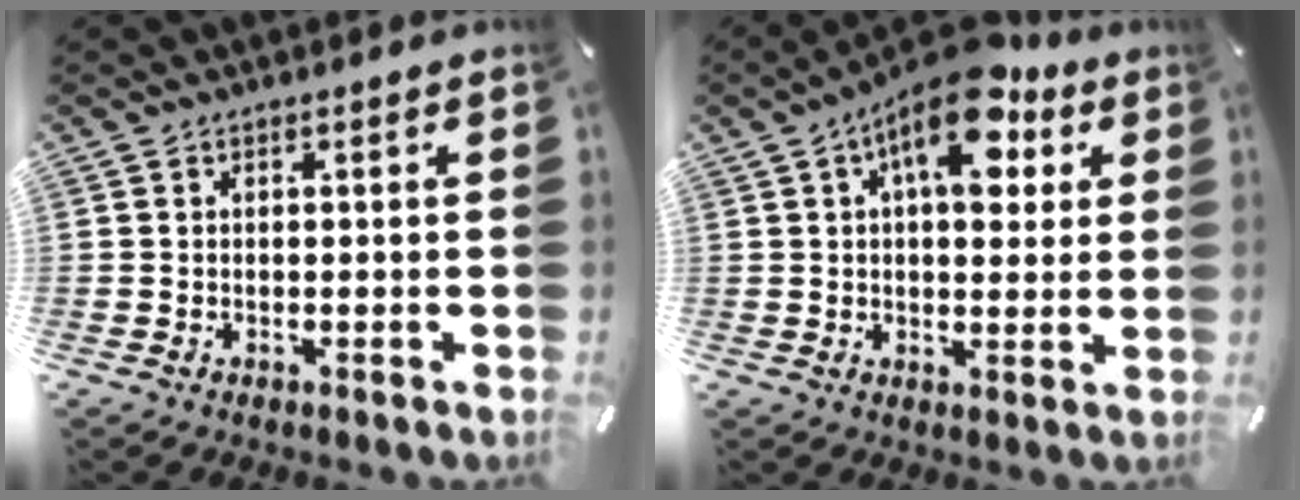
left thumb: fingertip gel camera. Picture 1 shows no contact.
{"total": 13.9, "force": [6.4, 6.8, 10.2], "torque": [-0.148, -0.023, 0.107]}